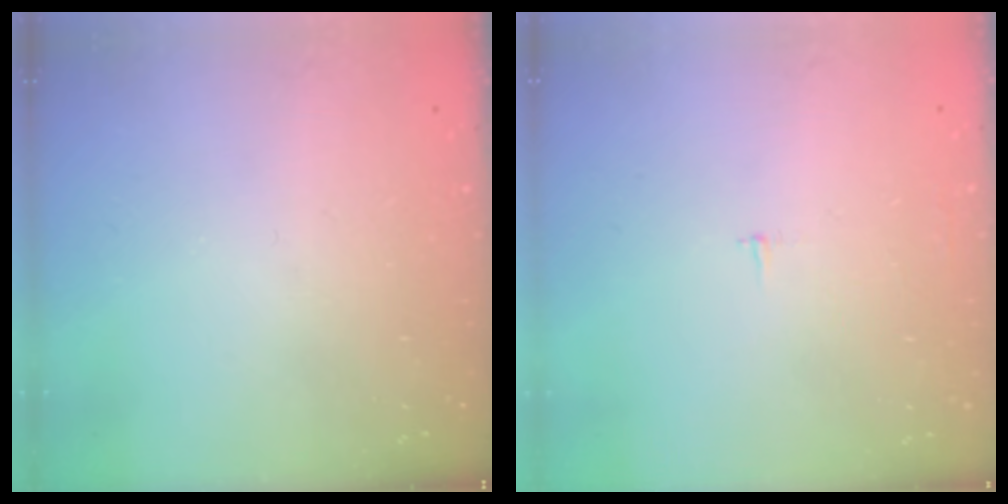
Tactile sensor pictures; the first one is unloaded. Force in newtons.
{"total": 2.1, "press": 2.1, "slide": 0.2}